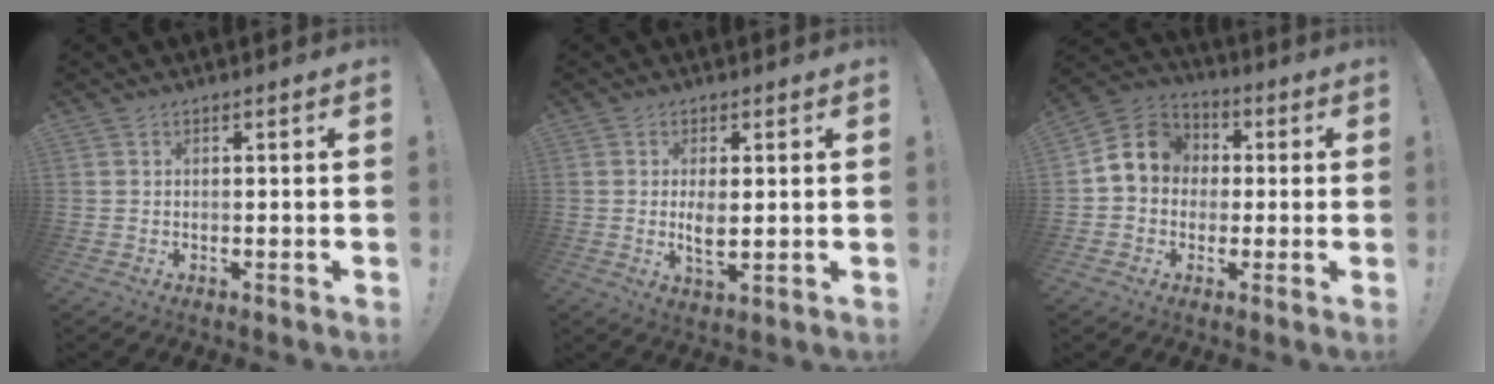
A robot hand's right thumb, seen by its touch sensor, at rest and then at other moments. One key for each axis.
{"total": 4.9, "fx": 0.6, "fy": 2.2, "fz": 4.3, "tx": -0.069, "ty": -0.009, "tz": 0.007}
{"total": 10.7, "fx": 1.4, "fy": 9.6, "fz": 4.6, "tx": -0.061, "ty": 0.013, "tz": 0.036}